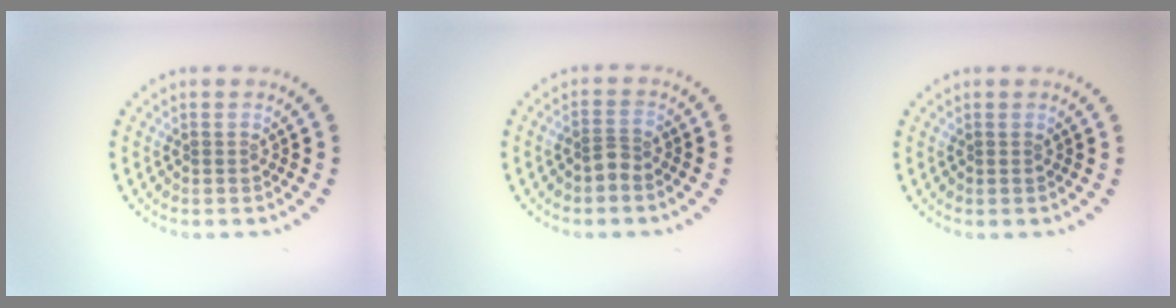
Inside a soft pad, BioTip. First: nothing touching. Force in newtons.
{"total": 1.5, "press": 1.2, "slide": 0.9}
{"total": 0.0}